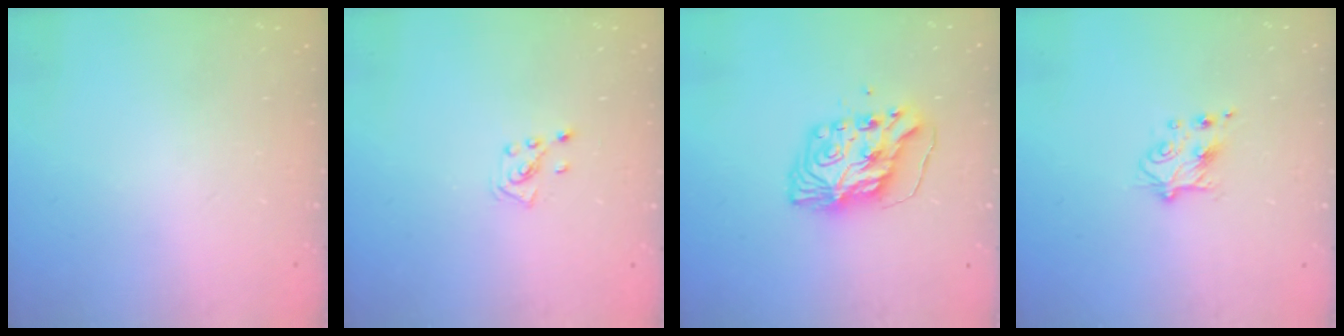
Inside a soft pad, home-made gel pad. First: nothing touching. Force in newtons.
{"total": 2.6, "press": 2.6, "slide": 0.5}
{"total": 10.1, "press": 10.0, "slide": 1.0}
{"total": 5.5, "press": 5.4, "slide": 1.0}